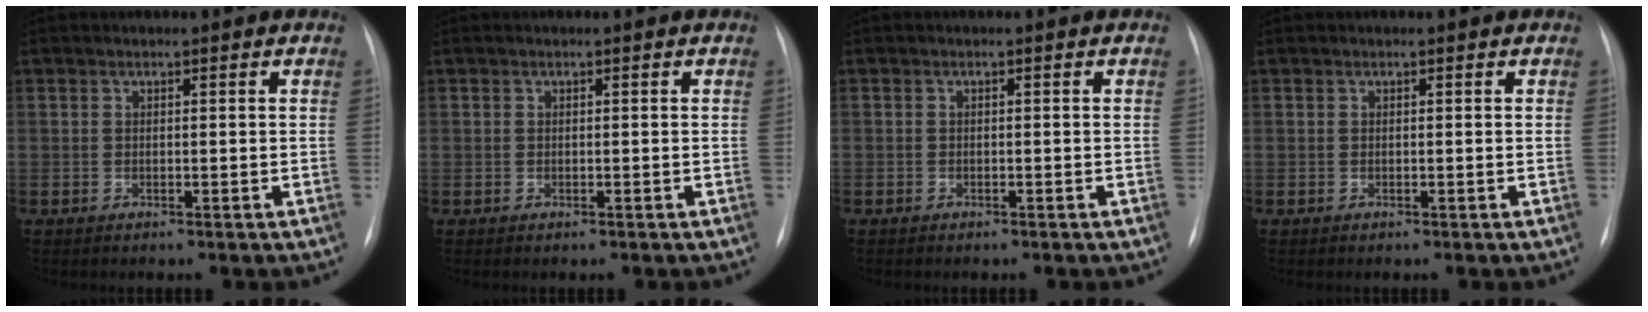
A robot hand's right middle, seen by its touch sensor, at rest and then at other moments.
{"total": 0.6, "force": [-0.1, 0.6, -0.1], "torque": [0.006, 0.007, -0.006]}
{"total": 0.5, "force": [-0.4, 0.4, 0.1], "torque": [-0.005, 0.003, -0.006]}
{"total": 0.0}